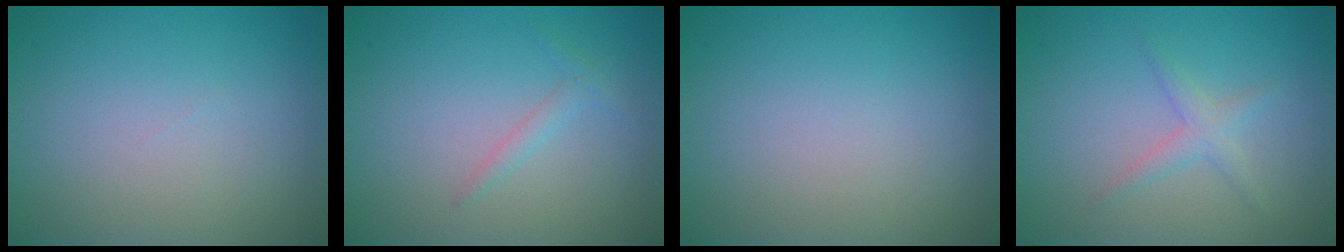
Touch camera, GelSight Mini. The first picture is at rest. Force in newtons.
{"total": 1.1, "press": 1.1, "slide": 0.0}
{"total": 0.0}
{"total": 1.6, "press": 1.6, "slide": 0.1}